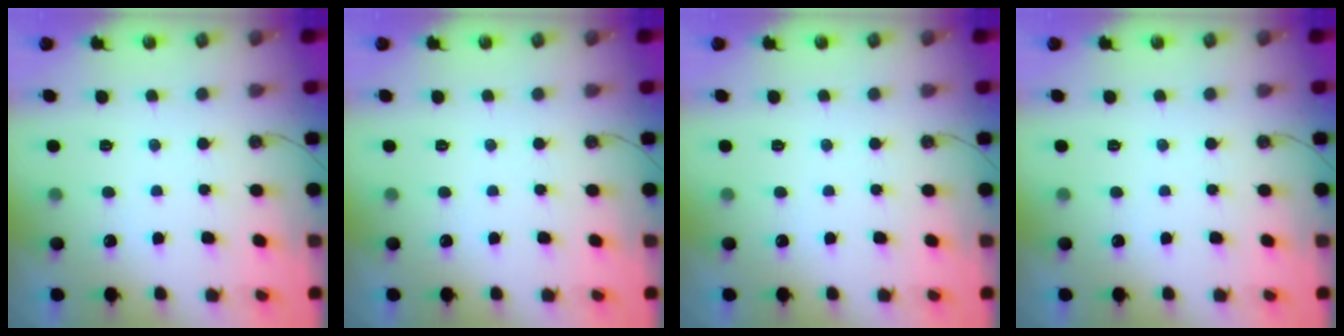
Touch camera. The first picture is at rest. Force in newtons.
{"total": 0.0}
{"total": 0.0}
{"total": 0.0}